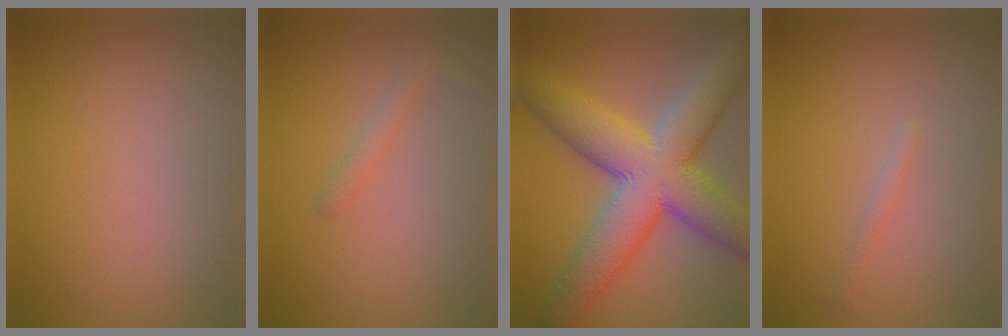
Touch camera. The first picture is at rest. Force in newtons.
{"total": 1.1, "press": 1.1, "slide": 0.0}
{"total": 11.7, "press": 11.6, "slide": 0.5}
{"total": 0.7, "press": 0.7, "slide": 0.1}